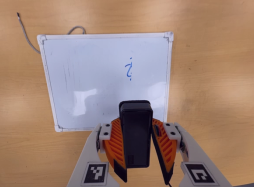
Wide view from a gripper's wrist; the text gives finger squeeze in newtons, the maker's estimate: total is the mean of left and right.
{"total": 8.7, "left": 8.5, "right": 8.9}